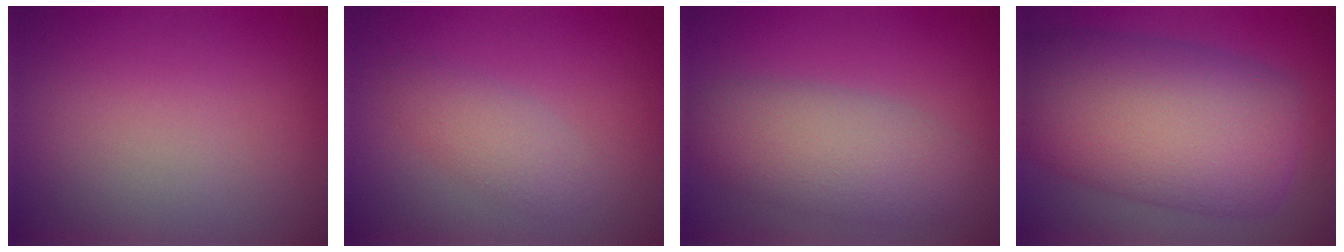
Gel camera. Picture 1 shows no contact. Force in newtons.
{"total": 2.3, "press": 2.3, "slide": 0.1}
{"total": 5.3, "press": 5.3, "slide": 0.4}
{"total": 12.8, "press": 12.8, "slide": 0.5}